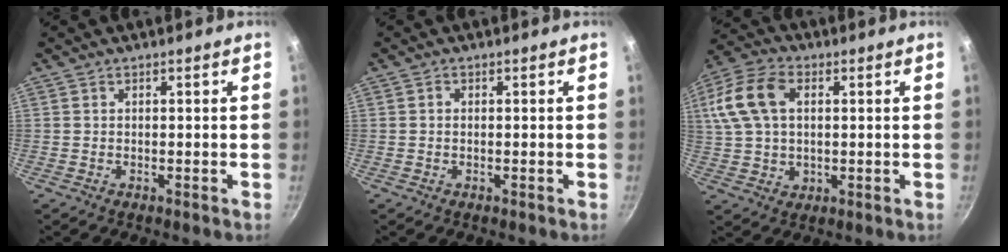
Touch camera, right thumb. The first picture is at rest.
{"total": 0.6, "force": [0.0, 0.5, 0.4], "torque": [-0.008, 0.003, -0.002]}
{"total": 14.0, "force": [3.2, 9.4, 10.0], "torque": [-0.194, 0.012, 0.053]}